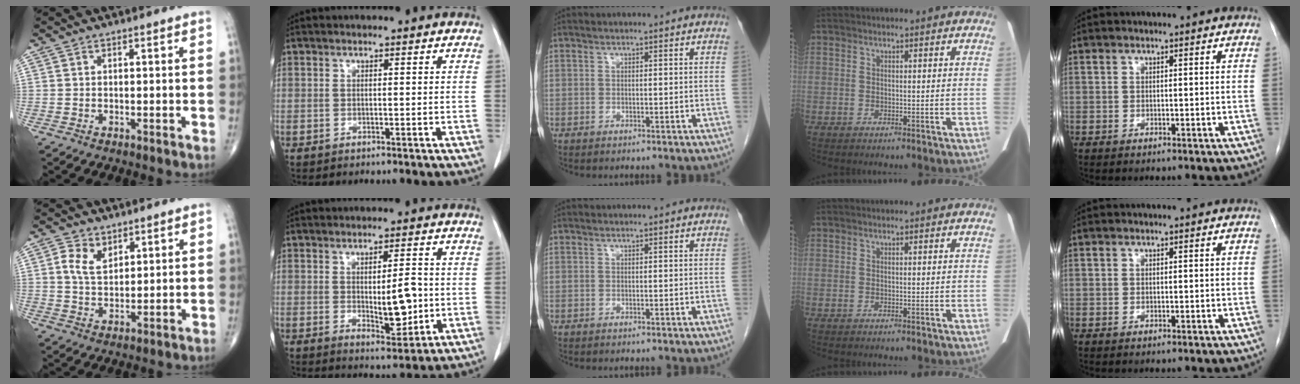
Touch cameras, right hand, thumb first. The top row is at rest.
{"thumb": {"total": 5.5, "force": [2.5, 3.6, 3.4], "torque": [-0.051, -0.015, 0.049]}, "index": {"total": 6.9, "force": [-0.4, 2.1, 6.6], "torque": [-0.096, -0.010, 0.002]}}